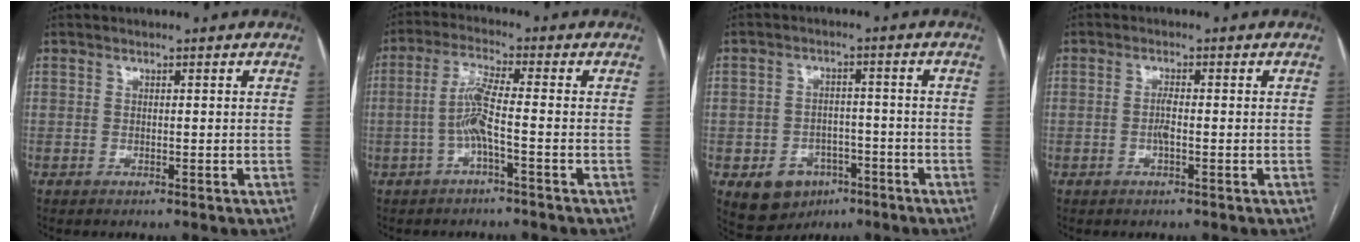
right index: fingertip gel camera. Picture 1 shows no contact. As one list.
[{"total": 5.6, "force": [-1.5, -0.1, 5.3], "torque": [-0.113, 0.011, -0.029]}, {"total": 7.6, "force": [-3.7, 5.9, 3.1], "torque": [-0.055, 0.009, -0.047]}, {"total": 1.9, "force": [-0.5, 0.3, 1.8], "torque": [-0.038, 0.001, -0.010]}]